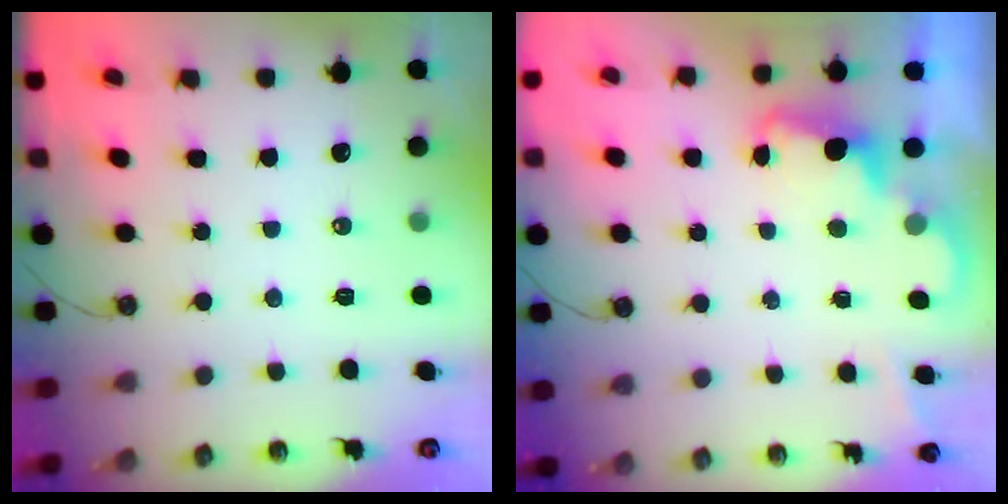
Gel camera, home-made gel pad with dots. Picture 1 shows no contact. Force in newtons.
{"total": 2.5, "press": 2.4, "slide": 0.5}